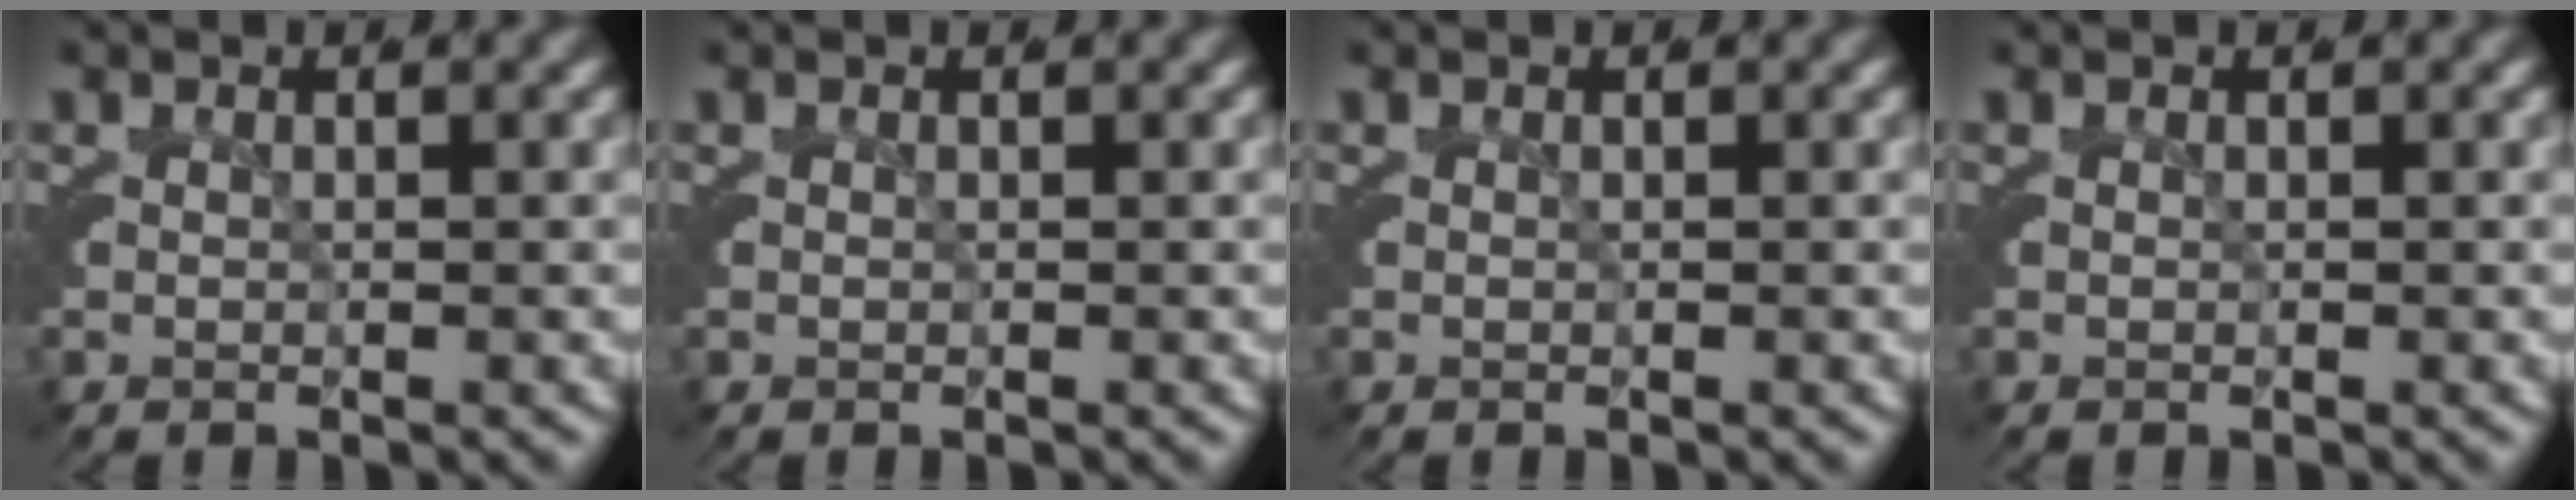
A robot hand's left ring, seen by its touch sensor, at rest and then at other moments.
{"total": 0.0}
{"total": 0.0}
{"total": 0.0}